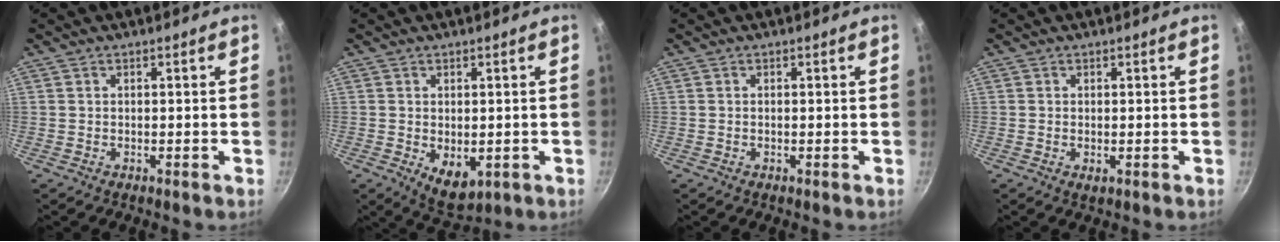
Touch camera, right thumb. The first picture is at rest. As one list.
[{"total": 6.3, "force": [-1.0, 3.9, 4.8], "torque": [-0.059, -0.014, 0.000]}, {"total": 0.0}, {"total": 0.9, "force": [-0.2, 0.5, 0.8], "torque": [-0.014, -0.003, -0.001]}]